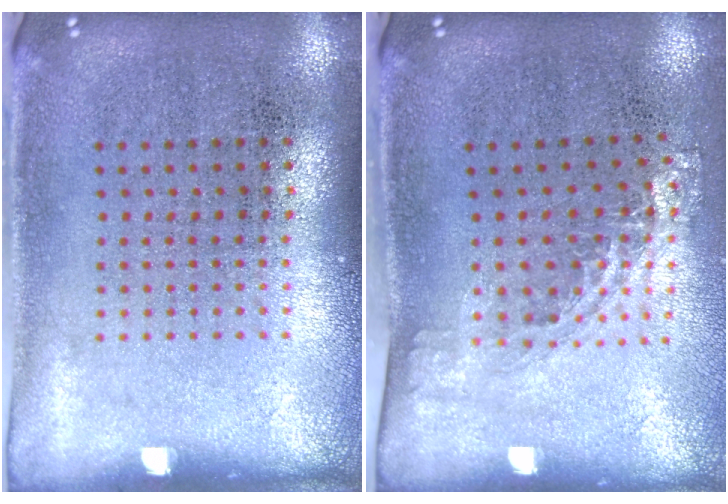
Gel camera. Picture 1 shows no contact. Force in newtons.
{"total": 1.3, "press": 1.0, "slide": 0.9}